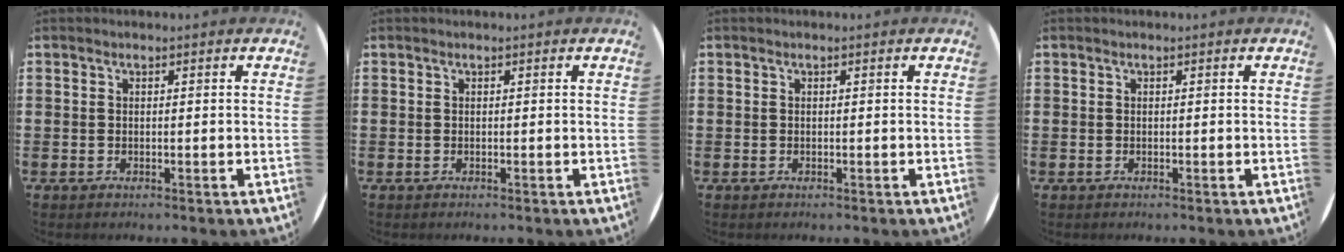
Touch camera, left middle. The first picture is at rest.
{"total": 0.0}
{"total": 0.0}
{"total": 0.0}